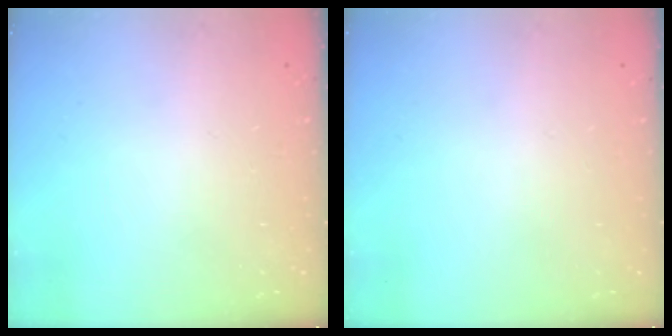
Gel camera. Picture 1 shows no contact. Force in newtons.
{"total": 0.0}